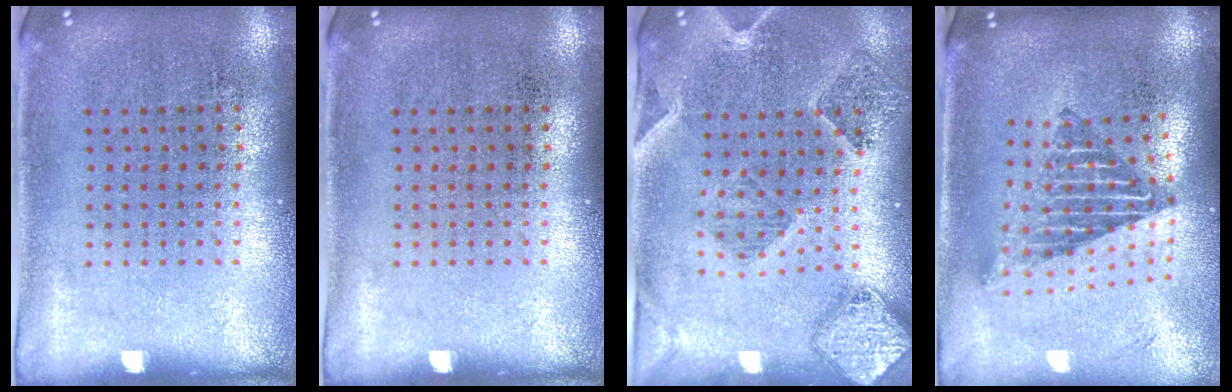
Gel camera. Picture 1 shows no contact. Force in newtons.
{"total": 0.0}
{"total": 1.6, "press": 1.6, "slide": 0.3}
{"total": 2.2, "press": 1.6, "slide": 1.4}